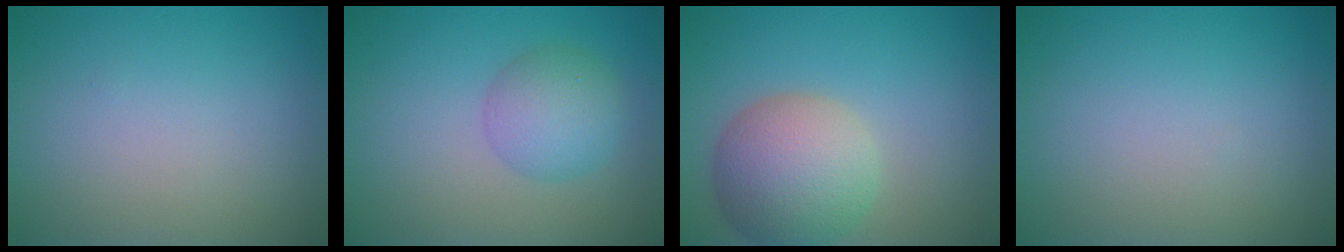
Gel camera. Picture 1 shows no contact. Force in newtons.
{"total": 3.7, "press": 3.7, "slide": 0.1}
{"total": 7.0, "press": 6.9, "slide": 0.6}
{"total": 0.0}